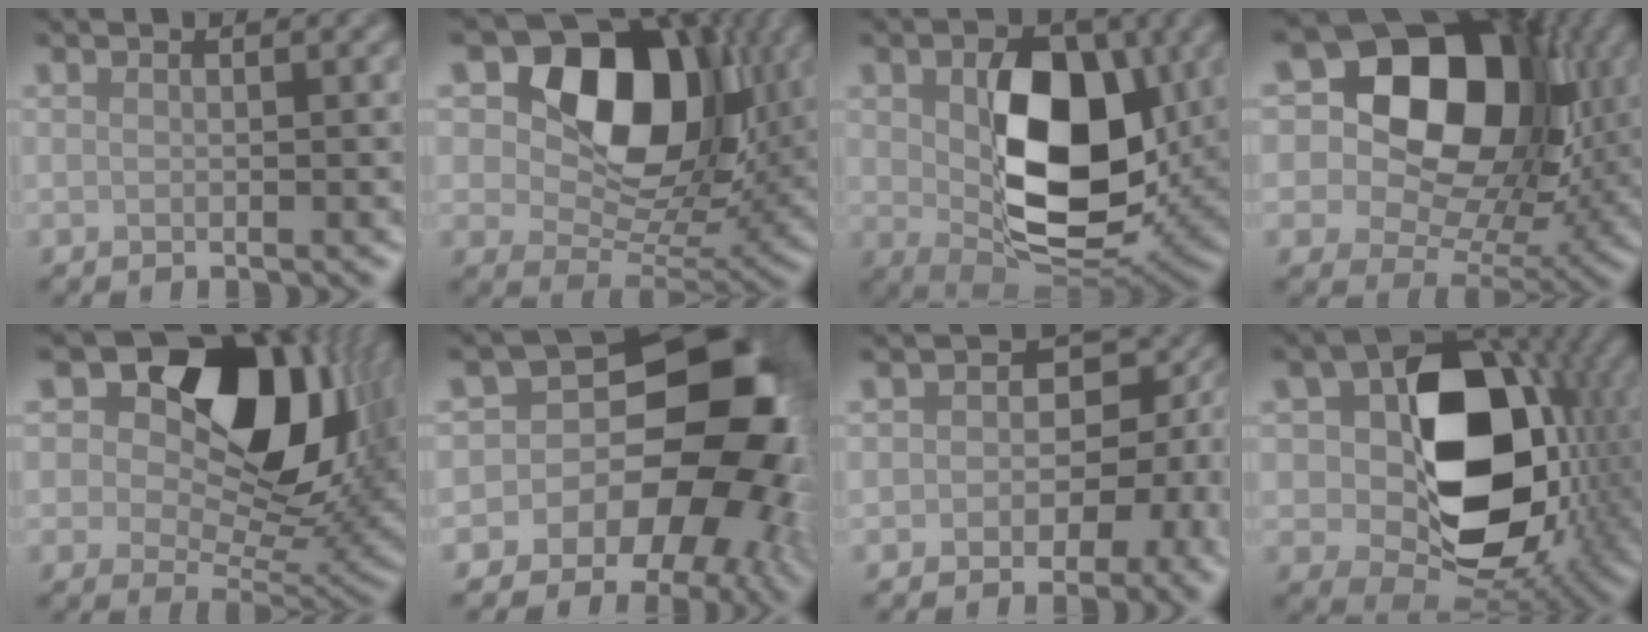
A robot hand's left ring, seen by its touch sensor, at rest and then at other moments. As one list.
[{"total": 13.3, "force": [4.6, 9.1, 8.6], "torque": [-0.125, 0.000, 0.071]}, {"total": 10.9, "force": [0.9, 6.8, 8.4], "torque": [-0.145, -0.017, 0.032]}, {"total": 16.3, "force": [5.2, 11.1, 10.8], "torque": [-0.167, 0.049, 0.078]}, {"total": 15.9, "force": [6.4, 9.3, 11.3], "torque": [-0.166, 0.018, 0.097]}, {"total": 17.1, "force": [-1.2, 12.9, 11.2], "torque": [-0.114, 0.012, -0.047]}, {"total": 10.1, "force": [-1.1, 7.9, 6.2], "torque": [-0.020, -0.005, -0.037]}, {"total": 14.9, "force": [0.6, 10.4, 10.6], "torque": [-0.132, 0.001, 0.008]}]